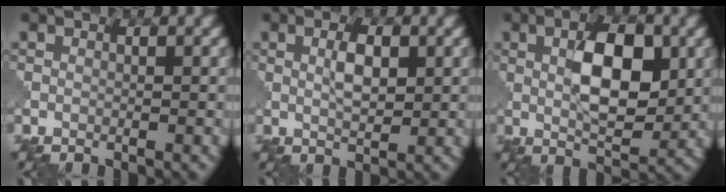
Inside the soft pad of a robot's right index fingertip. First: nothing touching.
{"total": 2.6, "force": [0.9, 1.0, 2.2], "torque": [-0.044, 0.002, 0.017]}
{"total": 7.2, "force": [1.3, 3.1, 6.4], "torque": [-0.101, 0.002, 0.023]}